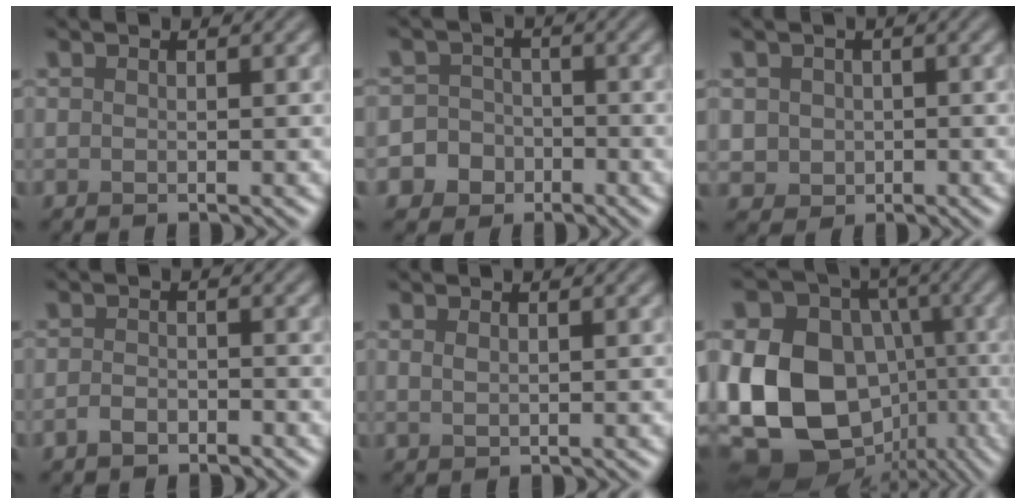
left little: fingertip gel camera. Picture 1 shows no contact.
{"total": 5.4, "force": [-2.8, 4.6, 0.5], "torque": [0.010, -0.008, -0.068]}
{"total": 2.0, "force": [0.0, 1.9, 0.5], "torque": [-0.007, -0.006, 0.005]}
{"total": 1.5, "force": [-1.1, 0.7, 0.7], "torque": [-0.013, 0.001, -0.024]}
{"total": 0.7, "force": [0.4, 0.3, 0.5], "torque": [-0.014, -0.001, 0.010]}
{"total": 18.8, "force": [-3.4, 15.0, 10.9], "torque": [-0.212, -0.020, -0.051]}